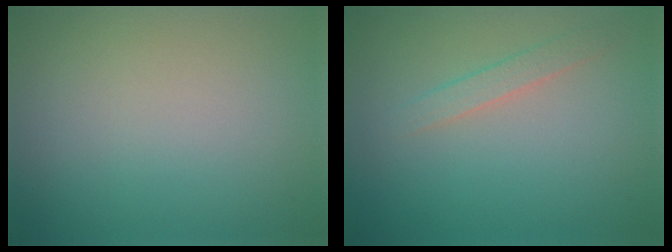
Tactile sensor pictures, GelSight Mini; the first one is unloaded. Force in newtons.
{"total": 1.5, "press": 1.5, "slide": 0.1}